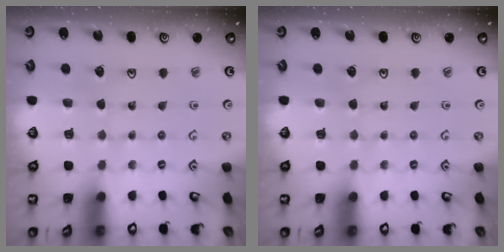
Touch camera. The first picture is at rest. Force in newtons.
{"total": 0.0}